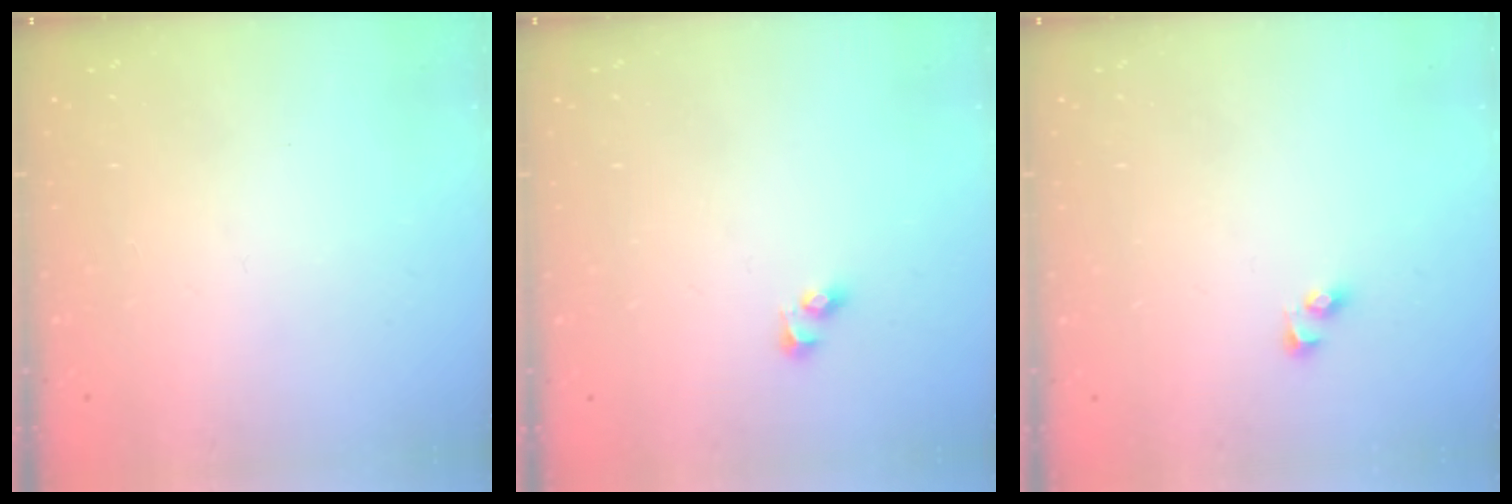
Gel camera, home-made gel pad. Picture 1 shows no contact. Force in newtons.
{"total": 2.7, "press": 2.5, "slide": 1.2}
{"total": 2.5, "press": 2.5, "slide": 0.3}